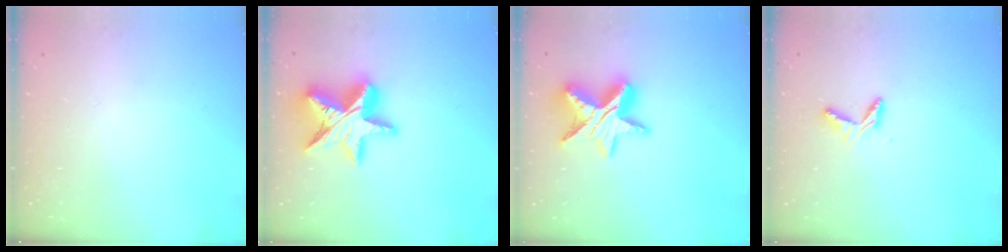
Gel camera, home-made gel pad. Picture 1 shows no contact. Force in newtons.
{"total": 18.8, "press": 18.7, "slide": 1.4}
{"total": 14.7, "press": 14.6, "slide": 0.9}
{"total": 5.0, "press": 4.9, "slide": 0.5}